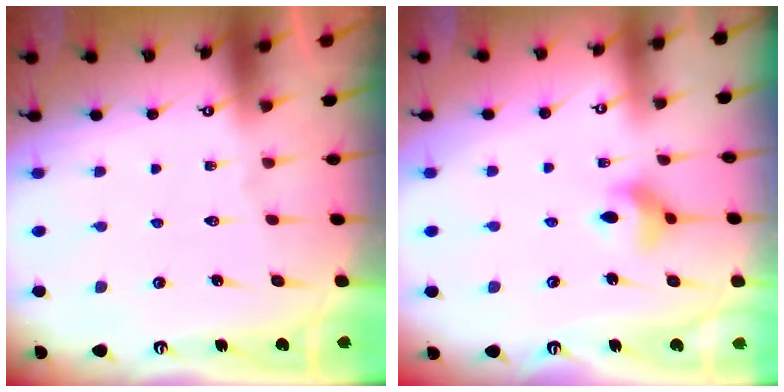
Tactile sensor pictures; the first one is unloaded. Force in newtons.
{"total": 7.1, "press": 6.9, "slide": 1.7}